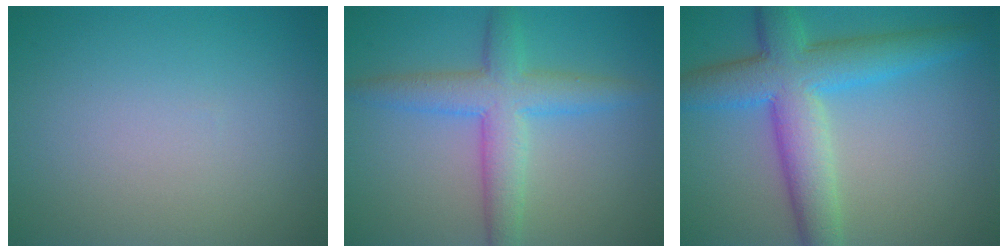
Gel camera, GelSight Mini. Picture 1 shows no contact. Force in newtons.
{"total": 5.2, "press": 5.2, "slide": 0.3}
{"total": 7.7, "press": 7.7, "slide": 0.2}